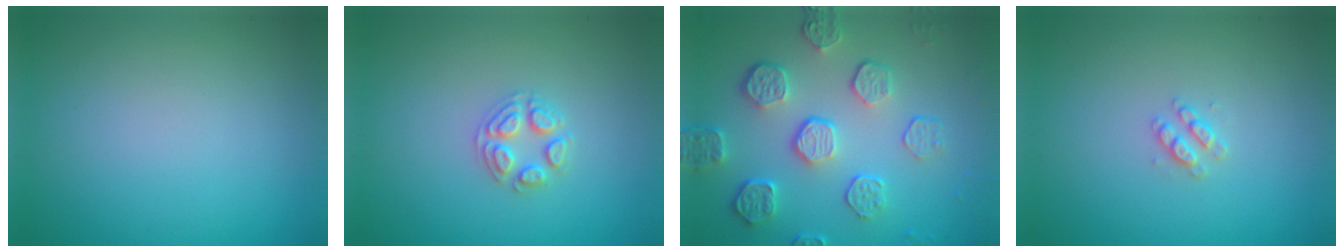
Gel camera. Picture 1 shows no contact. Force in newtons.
{"total": 2.5, "press": 2.5, "slide": 0.3}
{"total": 5.8, "press": 4.2, "slide": 3.9}
{"total": 1.4, "press": 1.3, "slide": 0.3}